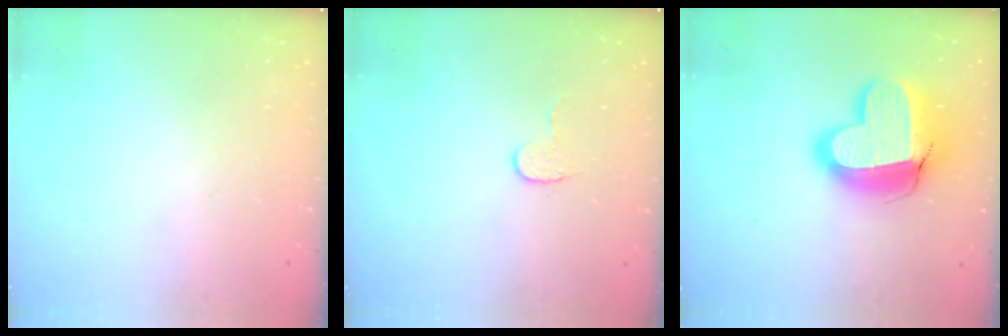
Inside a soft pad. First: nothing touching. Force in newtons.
{"total": 5.7, "press": 5.7, "slide": 0.5}
{"total": 18.3, "press": 18.3, "slide": 1.4}